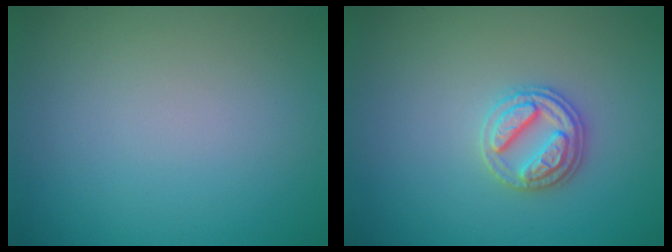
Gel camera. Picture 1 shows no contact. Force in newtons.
{"total": 2.8, "press": 2.8, "slide": 0.5}